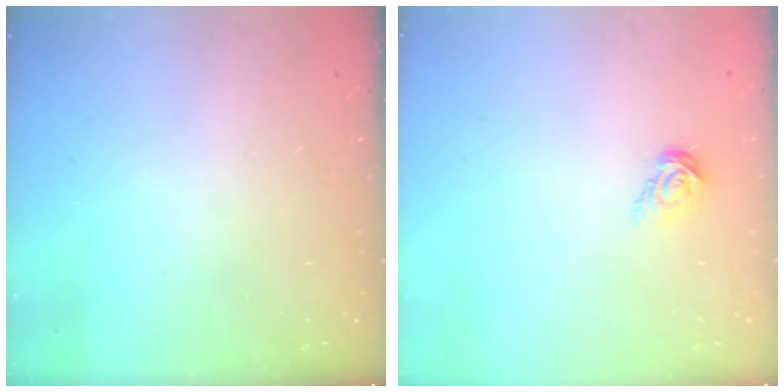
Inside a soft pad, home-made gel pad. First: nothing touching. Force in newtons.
{"total": 4.7, "press": 4.7, "slide": 0.4}